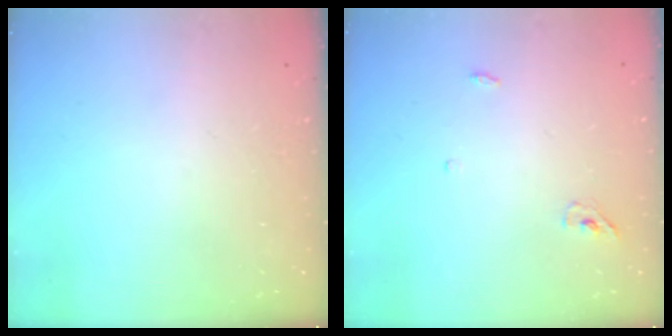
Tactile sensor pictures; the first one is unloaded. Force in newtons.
{"total": 3.7, "press": 3.5, "slide": 1.1}